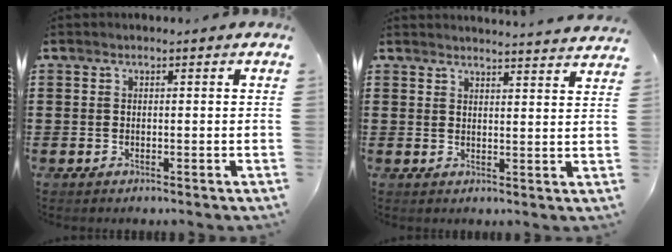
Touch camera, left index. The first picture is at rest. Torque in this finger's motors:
{"motor_torque": [-2.04, 0.10, -0.59, -0.09]}